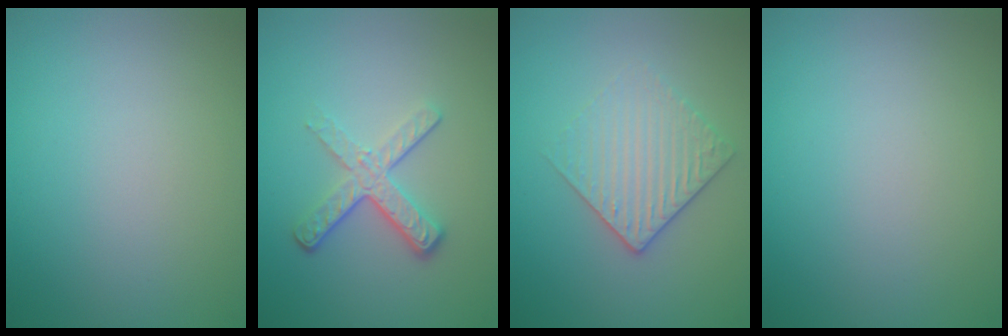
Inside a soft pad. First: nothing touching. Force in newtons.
{"total": 3.7, "press": 2.5, "slide": 2.7}
{"total": 3.1, "press": 2.8, "slide": 1.4}
{"total": 0.0}